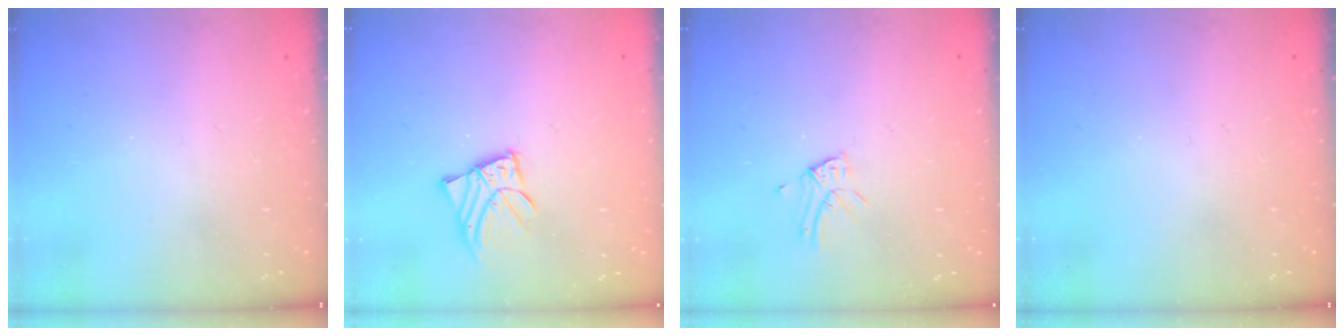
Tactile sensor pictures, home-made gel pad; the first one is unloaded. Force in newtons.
{"total": 5.9, "press": 5.9, "slide": 0.9}
{"total": 4.0, "press": 3.9, "slide": 0.3}
{"total": 0.0}